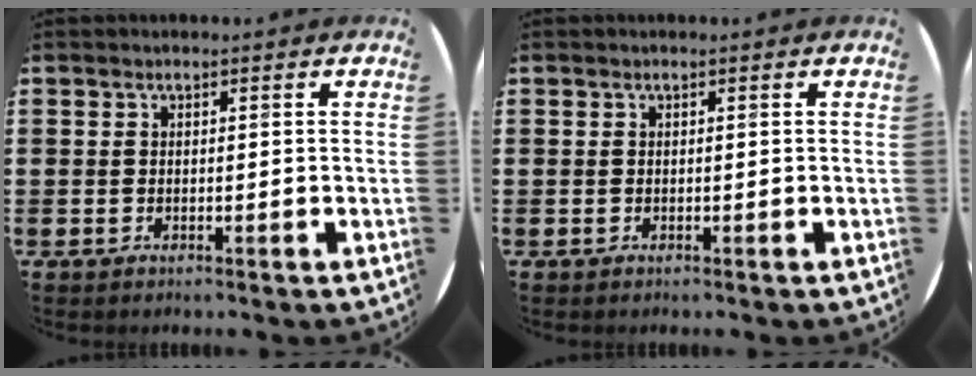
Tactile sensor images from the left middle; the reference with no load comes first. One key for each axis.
{"total": 0.0}